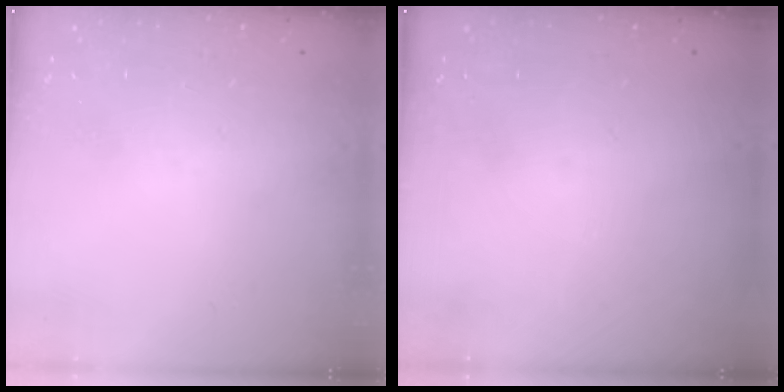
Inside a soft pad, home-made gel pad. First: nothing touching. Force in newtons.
{"total": 0.0}